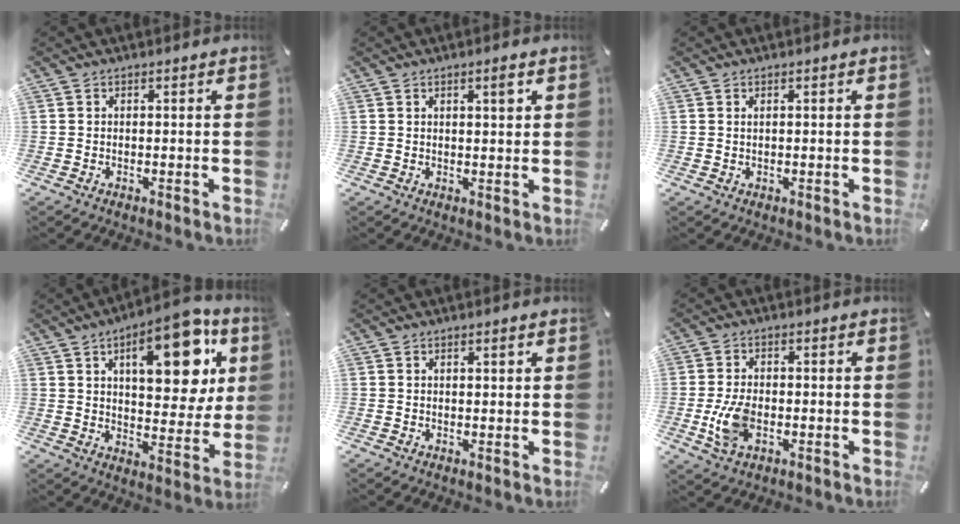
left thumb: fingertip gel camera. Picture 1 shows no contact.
{"total": 2.6, "force": [1.3, 0.5, 2.2], "torque": [-0.038, -0.001, 0.018]}
{"total": 0.6, "force": [0.2, 0.3, 0.5], "torque": [-0.010, 0.001, 0.004]}
{"total": 19.1, "force": [8.4, 8.8, 14.7], "torque": [-0.193, -0.029, 0.131]}
{"total": 1.0, "force": [0.5, 0.4, 0.8], "torque": [-0.015, 0.002, 0.008]}
{"total": 8.0, "force": [-1.8, 4.9, 6.0], "torque": [-0.122, 0.001, -0.032]}